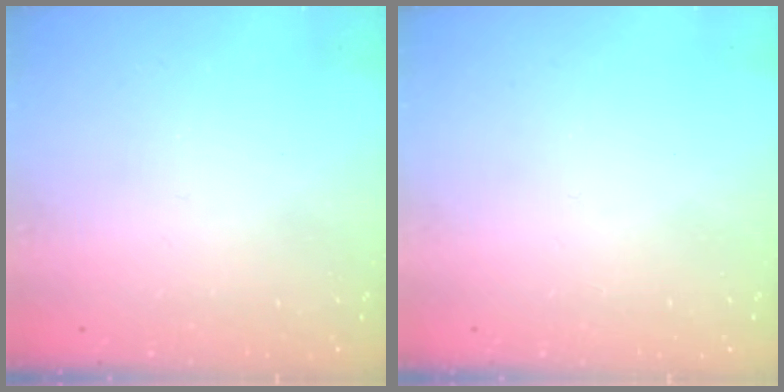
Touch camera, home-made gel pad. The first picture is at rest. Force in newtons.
{"total": 0.0}